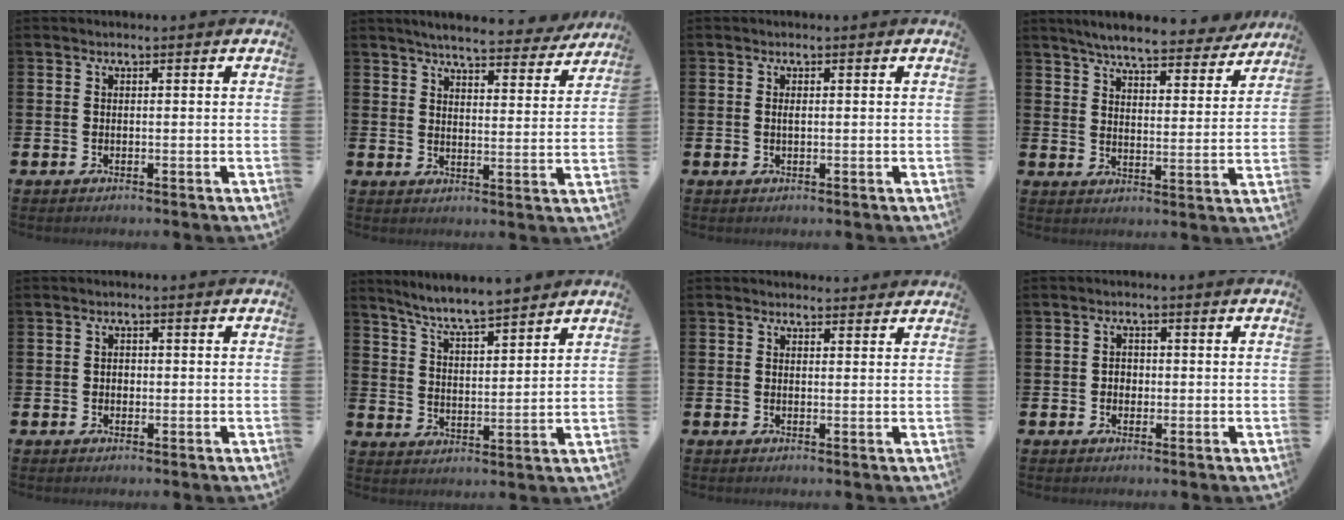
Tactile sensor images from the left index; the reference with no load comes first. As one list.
[{"total": 5.4, "force": [5.2, 0.5, 1.6], "torque": [-0.039, -0.032, 0.086]}, {"total": 0.6, "force": [0.2, 0.2, 0.5], "torque": [-0.011, 0.000, 0.003]}, {"total": 6.5, "force": [6.1, 0.7, 2.0], "torque": [-0.053, -0.038, 0.103]}, {"total": 1.0, "force": [-0.1, 0.9, 0.4], "torque": [-0.001, 0.004, -0.005]}, {"total": 6.6, "force": [6.4, 0.0, 1.9], "torque": [-0.064, -0.037, 0.113]}, {"total": 1.5, "force": [1.5, 0.4, -0.1], "torque": [0.007, -0.005, 0.025]}, {"total": 1.6, "force": [-0.2, 1.4, 0.6], "torque": [-0.006, 0.006, -0.007]}]